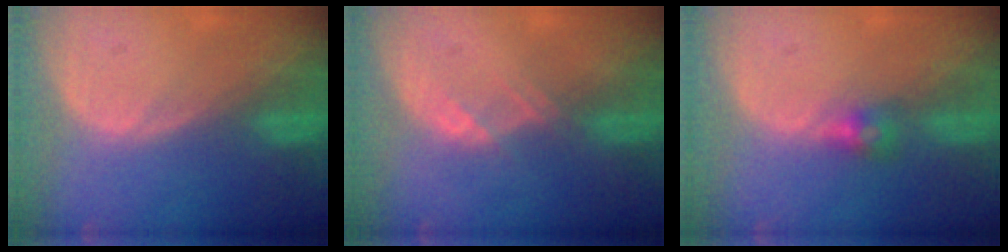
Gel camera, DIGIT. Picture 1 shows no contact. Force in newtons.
{"total": 1.5, "press": 1.4, "slide": 0.2}
{"total": 2.7, "press": 2.5, "slide": 0.9}